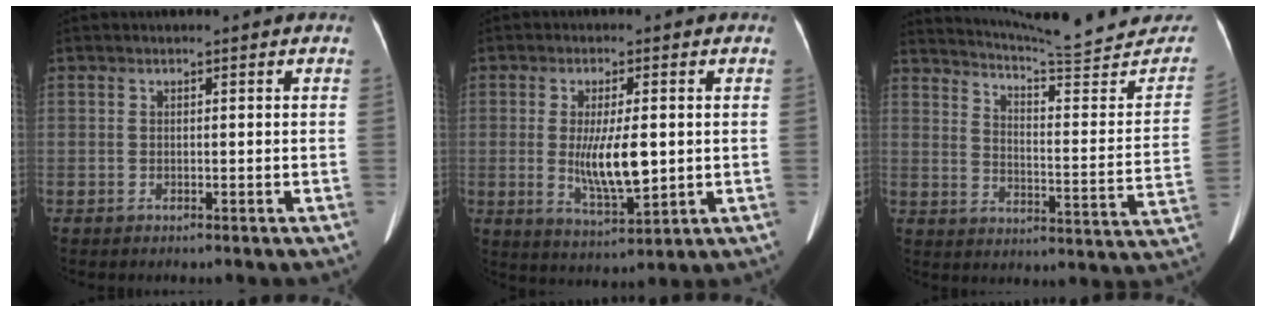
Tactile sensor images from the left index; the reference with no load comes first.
{"total": 8.3, "force": [-0.2, 2.1, 8.0], "torque": [-0.153, -0.020, 0.001]}
{"total": 22.3, "force": [21.1, 0.8, 7.2], "torque": [-0.101, -0.089, 0.266]}